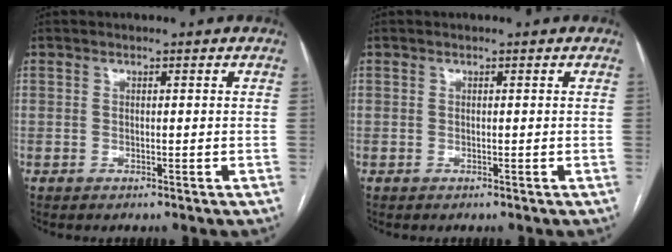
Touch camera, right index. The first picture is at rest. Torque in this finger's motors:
{"motor_torque": [0.00, 0.00, 0.00, 0.00]}